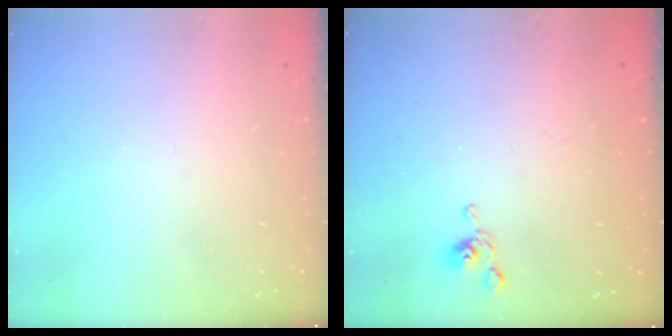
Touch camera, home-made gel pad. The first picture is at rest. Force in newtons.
{"total": 5.6, "press": 5.6, "slide": 0.2}